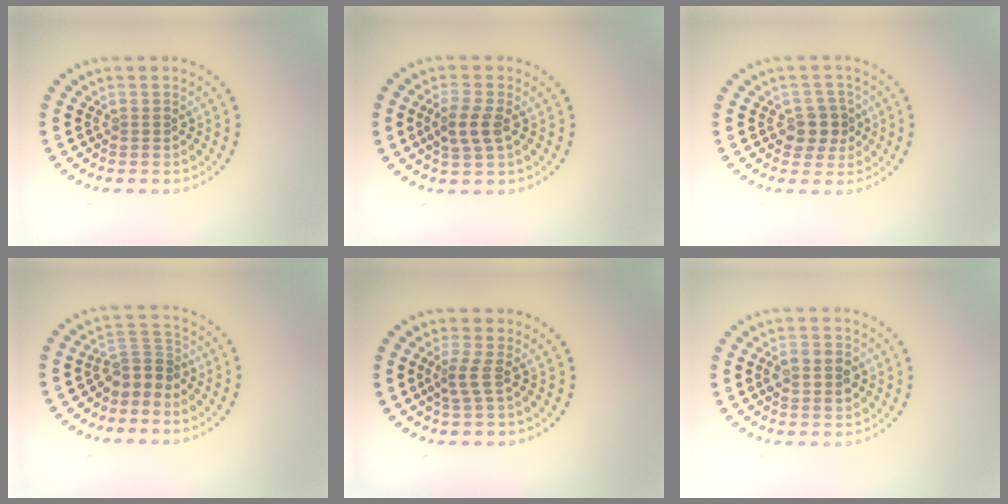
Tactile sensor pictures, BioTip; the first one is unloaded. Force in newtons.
{"total": 2.8, "press": 2.7, "slide": 0.8}
{"total": 2.9, "press": 2.7, "slide": 1.1}
{"total": 2.8, "press": 2.2, "slide": 1.8}
{"total": 1.8, "press": 1.2, "slide": 1.4}
{"total": 2.9, "press": 2.9, "slide": 0.1}